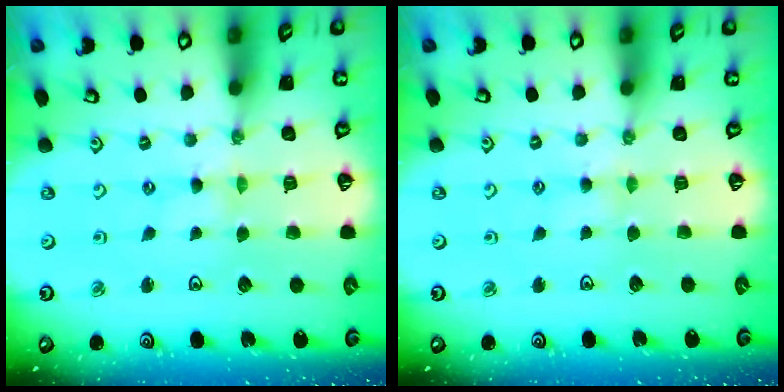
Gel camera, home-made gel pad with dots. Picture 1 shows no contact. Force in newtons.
{"total": 2.6, "press": 2.6, "slide": 0.4}